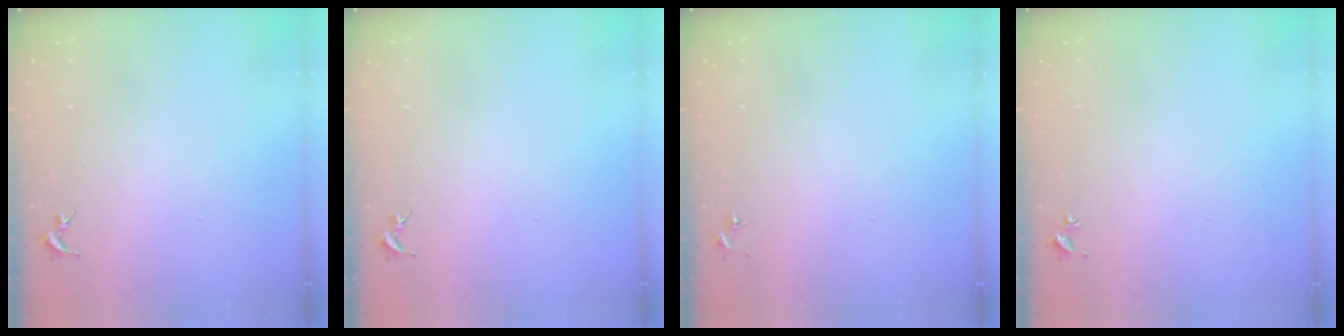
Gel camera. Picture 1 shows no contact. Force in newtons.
{"total": 0.0}
{"total": 0.0}
{"total": 2.0, "press": 2.0, "slide": 0.3}